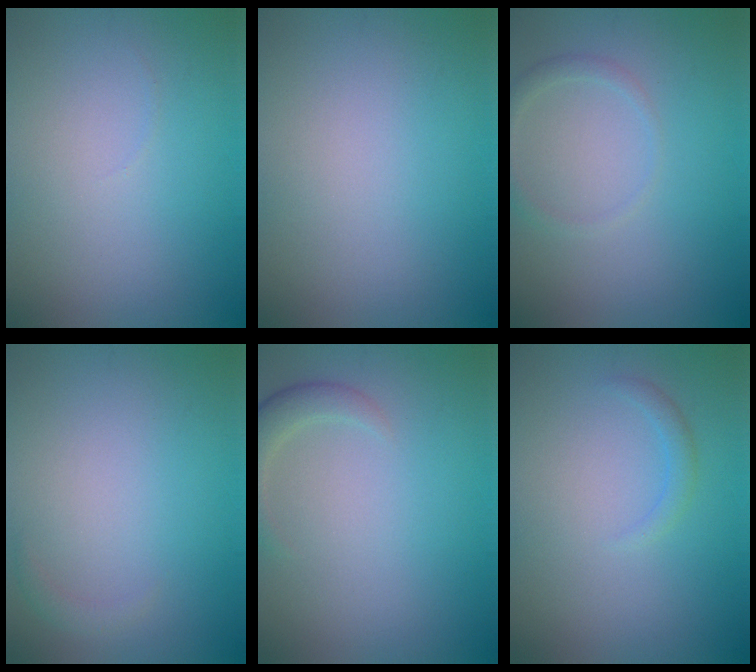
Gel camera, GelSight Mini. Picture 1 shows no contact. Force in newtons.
{"total": 0.0}
{"total": 1.3, "press": 1.3, "slide": 0.0}
{"total": 0.7, "press": 0.7, "slide": 0.1}
{"total": 2.2, "press": 2.2, "slide": 0.2}
{"total": 1.1, "press": 1.1, "slide": 0.1}